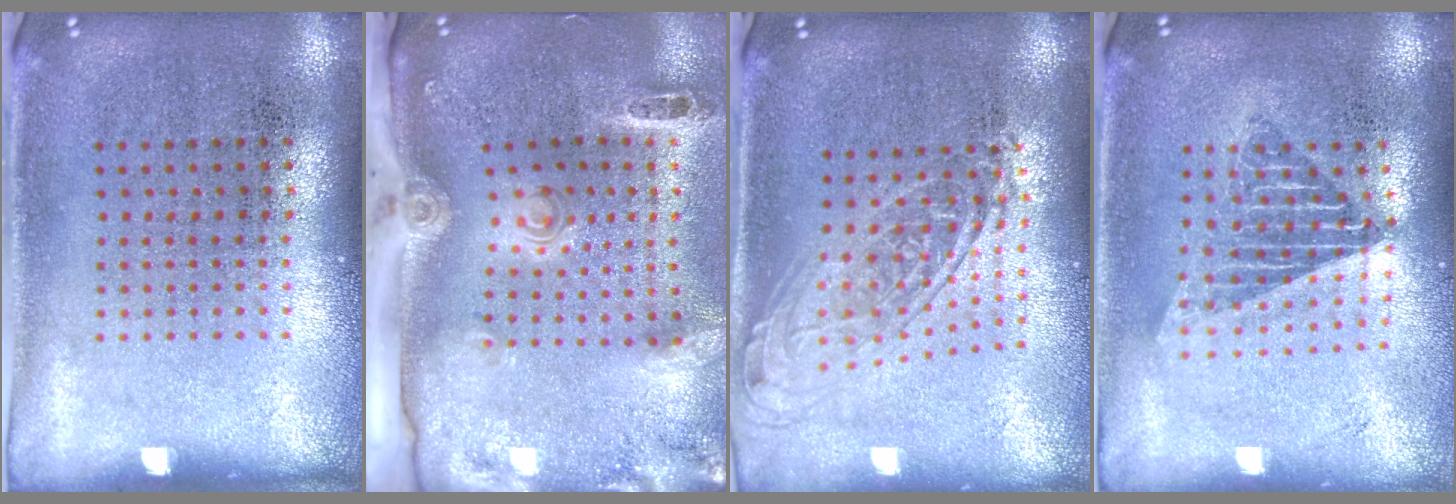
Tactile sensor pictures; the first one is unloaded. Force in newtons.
{"total": 3.1, "press": 2.1, "slide": 2.3}
{"total": 1.7, "press": 1.3, "slide": 1.1}
{"total": 1.6, "press": 1.4, "slide": 0.9}